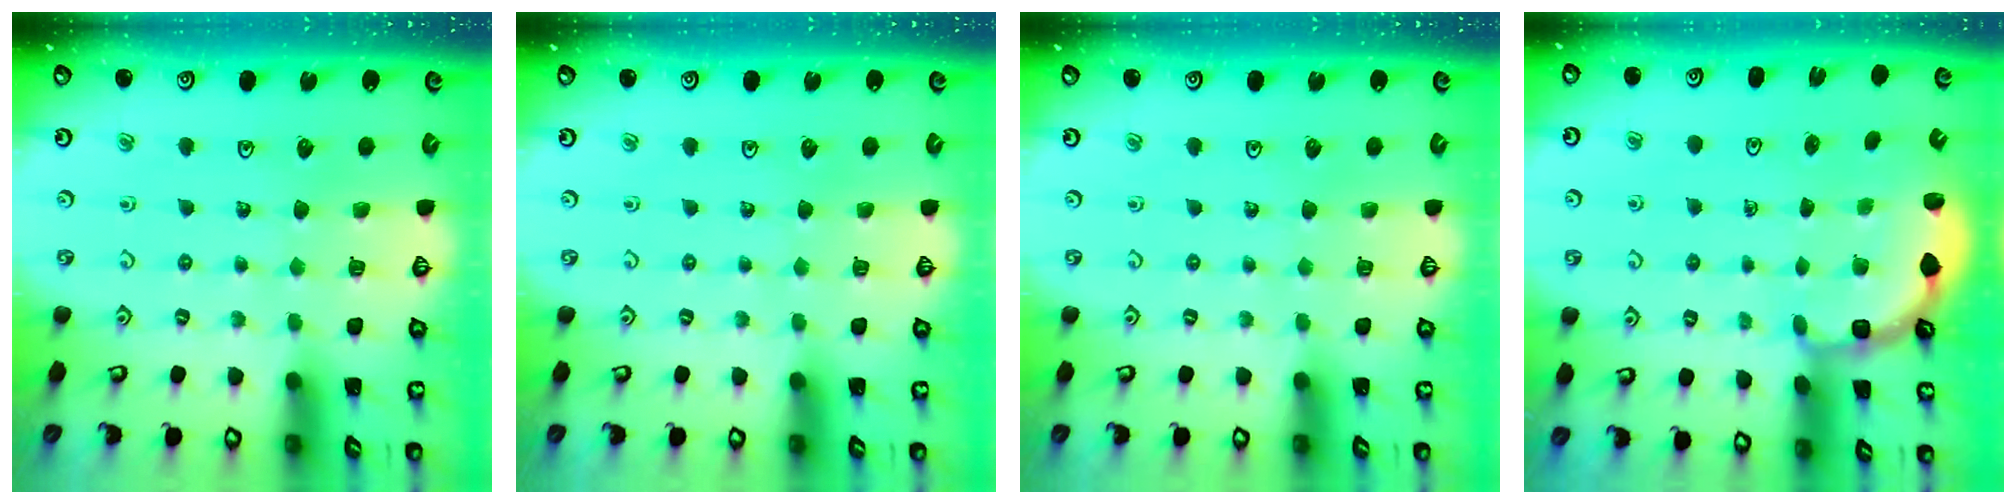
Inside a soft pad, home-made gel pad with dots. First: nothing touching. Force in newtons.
{"total": 0.0}
{"total": 0.0}
{"total": 2.7, "press": 2.4, "slide": 1.4}